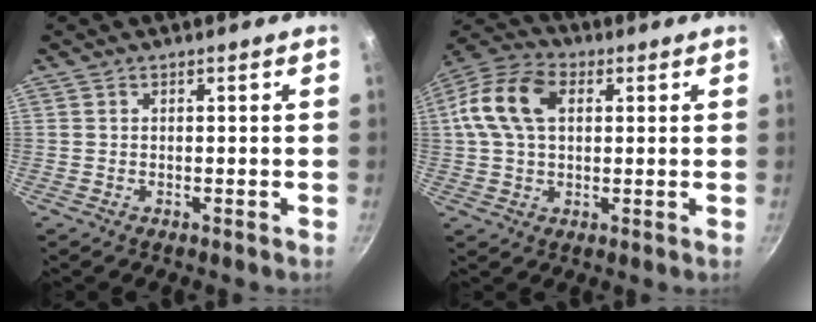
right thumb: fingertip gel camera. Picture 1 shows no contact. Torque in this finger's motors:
{"motor_torque": [-0.64, 0.93, 0.06, -0.02, 0.18]}